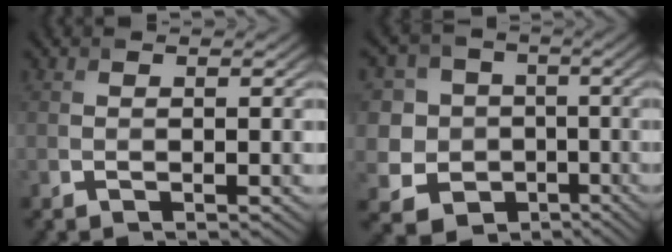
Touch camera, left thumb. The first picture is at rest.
{"total": 10.7, "force": [-0.8, 10.2, 3.2], "torque": [-0.126, 0.004, -0.038]}